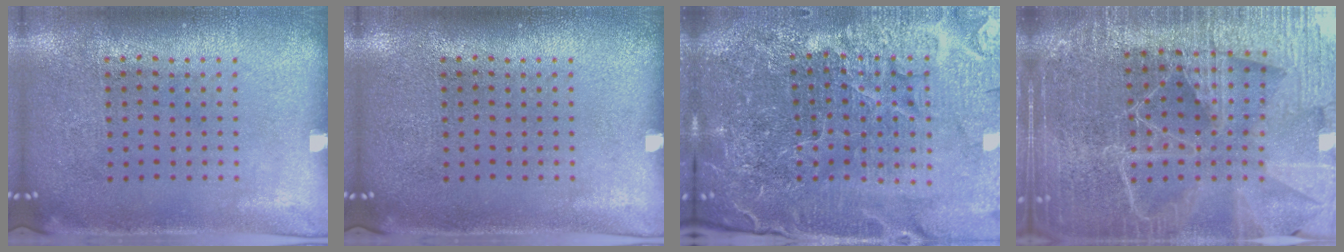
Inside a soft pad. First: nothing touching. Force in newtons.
{"total": 0.0}
{"total": 6.6, "press": 5.8, "slide": 3.3}
{"total": 6.2, "press": 5.4, "slide": 3.0}